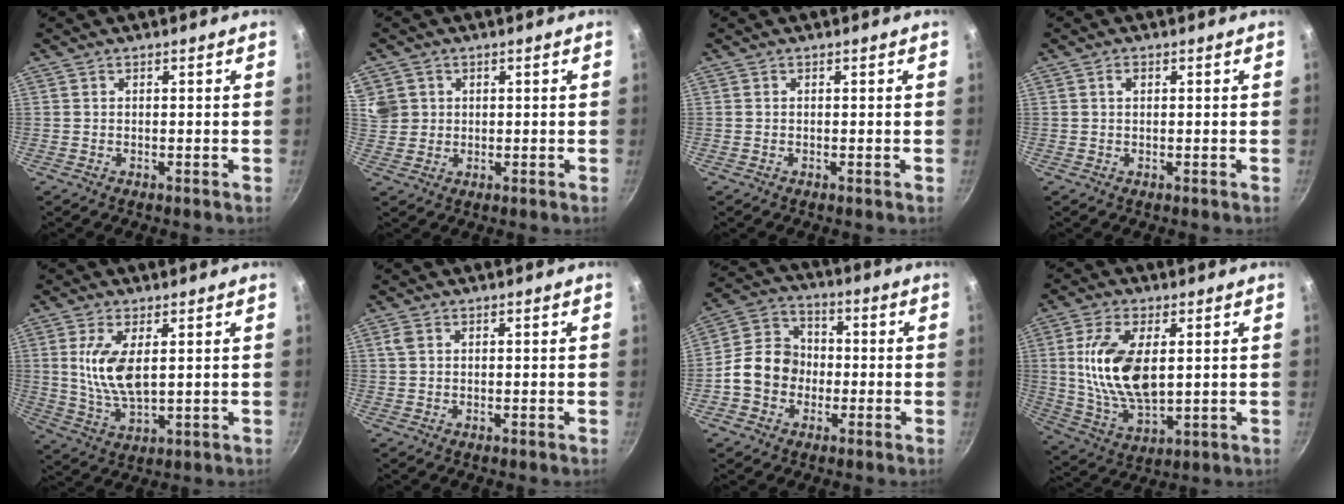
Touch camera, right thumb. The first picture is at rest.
{"total": 6.3, "force": [1.8, 5.7, 2.1], "torque": [-0.029, 0.000, 0.042]}
{"total": 0.0}
{"total": 1.2, "force": [0.4, 0.8, 0.8], "torque": [-0.016, 0.004, 0.005]}
{"total": 8.5, "force": [1.6, 3.6, 7.6], "torque": [-0.150, -0.010, 0.037]}
{"total": 1.7, "force": [0.7, 1.2, 1.0], "torque": [-0.021, 0.003, 0.014]}
{"total": 11.0, "force": [-2.1, 9.4, 5.5], "torque": [-0.064, 0.031, -0.055]}
{"total": 14.7, "force": [2.5, 7.4, 12.4], "torque": [-0.233, -0.012, 0.054]}